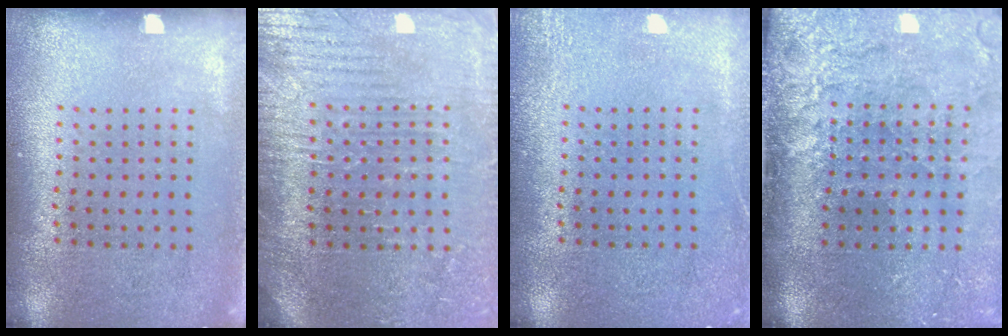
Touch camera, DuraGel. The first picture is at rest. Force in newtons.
{"total": 3.9, "press": 3.7, "slide": 1.2}
{"total": 2.1, "press": 2.1, "slide": 0.3}
{"total": 4.6, "press": 3.7, "slide": 2.8}